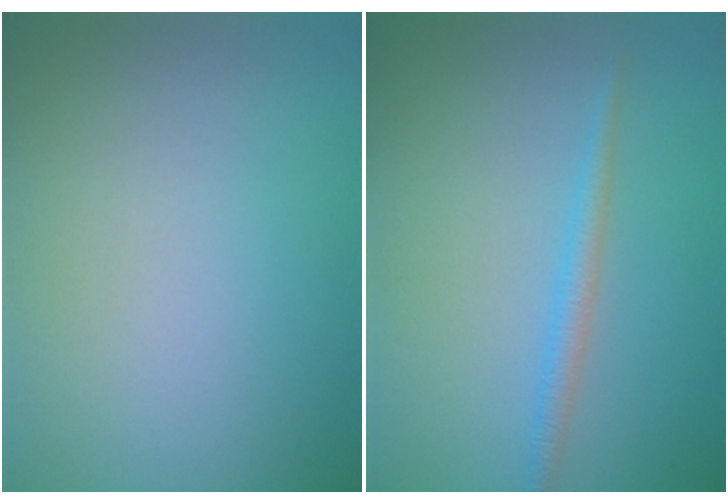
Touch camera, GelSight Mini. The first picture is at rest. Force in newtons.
{"total": 1.6, "press": 1.6, "slide": 0.0}